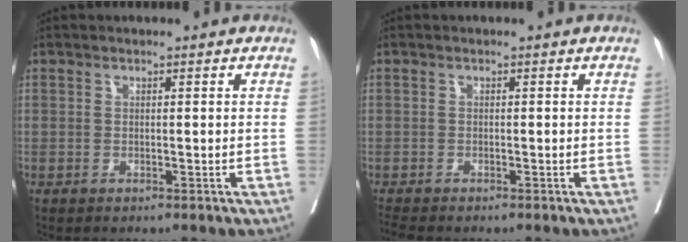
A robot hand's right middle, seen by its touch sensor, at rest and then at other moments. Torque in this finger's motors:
{"motor_torque": [0.14, -0.13, 0.02, 0.00]}